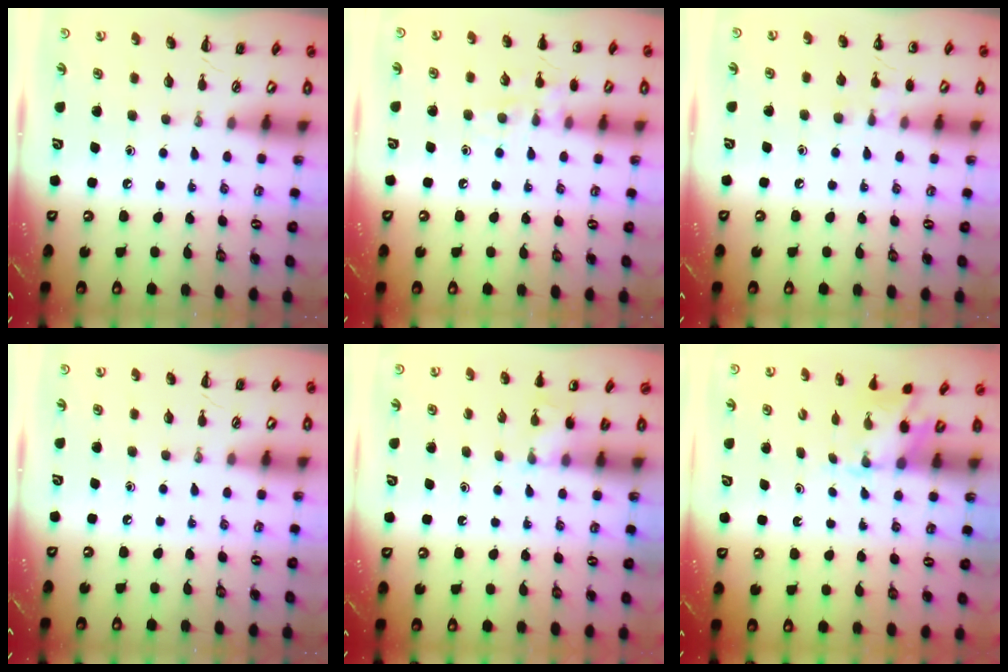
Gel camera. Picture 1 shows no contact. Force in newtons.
{"total": 8.0, "press": 7.9, "slide": 1.2}
{"total": 5.8, "press": 5.6, "slide": 1.7}
{"total": 0.0}
{"total": 3.6, "press": 3.5, "slide": 1.1}
{"total": 1.7, "press": 1.5, "slide": 0.6}